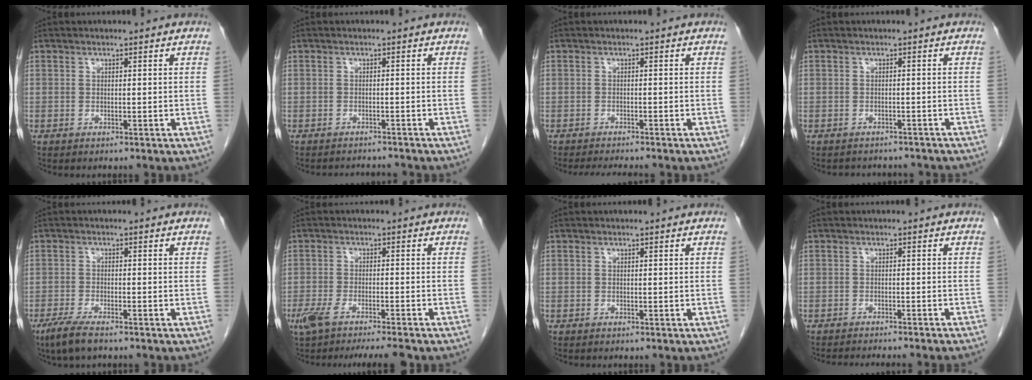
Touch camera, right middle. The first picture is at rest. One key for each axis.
{"total": 3.5, "fx": -3.5, "fy": 0.3, "fz": 0.2, "tx": 0.003, "ty": -0.006, "tz": -0.048}
{"total": 4.5, "fx": -4.1, "fy": 0.2, "fz": 1.8, "tx": -0.021, "ty": -0.011, "tz": -0.060}
{"total": 6.0, "fx": -5.6, "fy": 2.1, "fz": 1.2, "tx": -0.011, "ty": 0.002, "tz": -0.060}
{"total": 4.8, "fx": -3.5, "fy": 0.9, "fz": 3.2, "tx": -0.069, "ty": -0.012, "tz": -0.061}
{"total": 10.2, "fx": -8.4, "fy": 0.8, "fz": 5.6, "tx": -0.089, "ty": -0.008, "tz": -0.130}
{"total": 0.0}
{"total": 9.3, "fx": -8.5, "fy": -0.3, "fz": 3.9, "tx": -0.029, "ty": -0.019, "tz": -0.109}